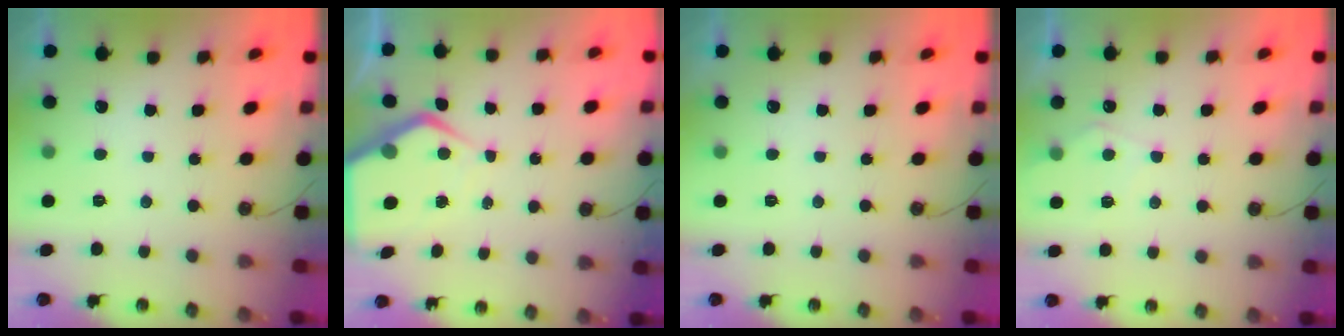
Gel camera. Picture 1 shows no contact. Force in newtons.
{"total": 6.7, "press": 6.7, "slide": 0.6}
{"total": 0.0}
{"total": 6.3, "press": 6.2, "slide": 0.7}